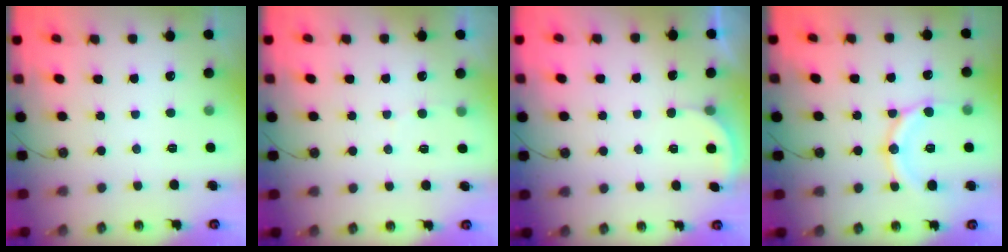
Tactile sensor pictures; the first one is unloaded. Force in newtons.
{"total": 2.8, "press": 2.8, "slide": 0.2}
{"total": 1.4, "press": 1.3, "slide": 0.5}
{"total": 14.3, "press": 14.2, "slide": 1.5}